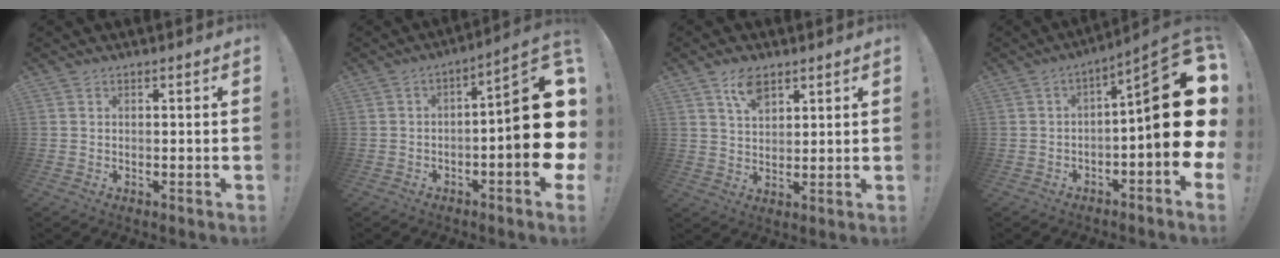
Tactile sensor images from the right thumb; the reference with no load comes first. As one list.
[{"total": 18.3, "force": [-2.2, 4.2, 17.7], "torque": [-0.240, 0.003, -0.033]}, {"total": 7.0, "force": [4.4, 3.7, 4.0], "torque": [-0.071, -0.013, 0.079]}, {"total": 19.4, "force": [0.1, 4.1, 19.0], "torque": [-0.278, -0.006, 0.000]}]